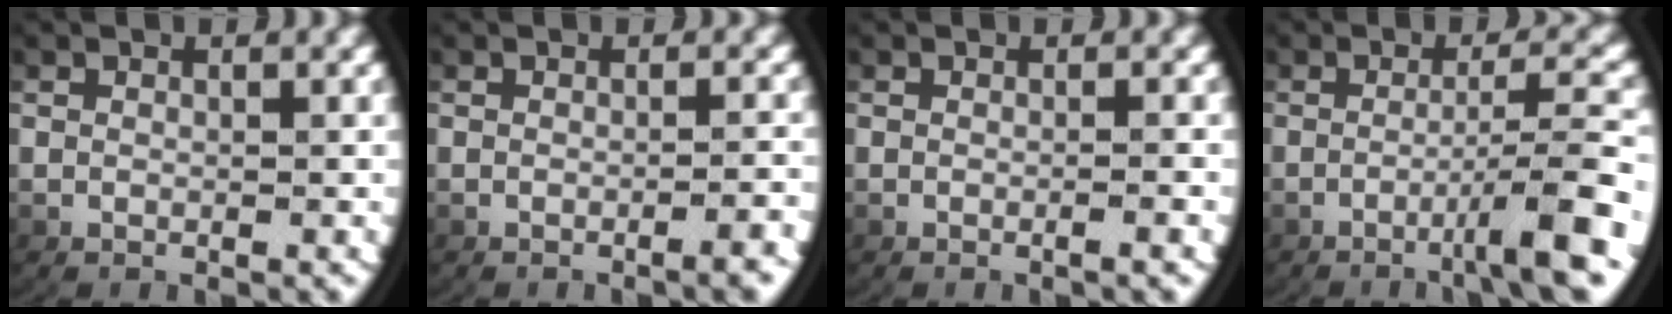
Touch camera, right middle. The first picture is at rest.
{"total": 1.3, "force": [-1.0, -0.2, 0.8], "torque": [-0.011, 0.008, -0.019]}
{"total": 0.8, "force": [-0.6, -0.3, 0.5], "torque": [-0.008, 0.006, -0.013]}
{"total": 5.4, "force": [-2.0, 0.4, 5.0], "torque": [-0.077, 0.008, -0.031]}